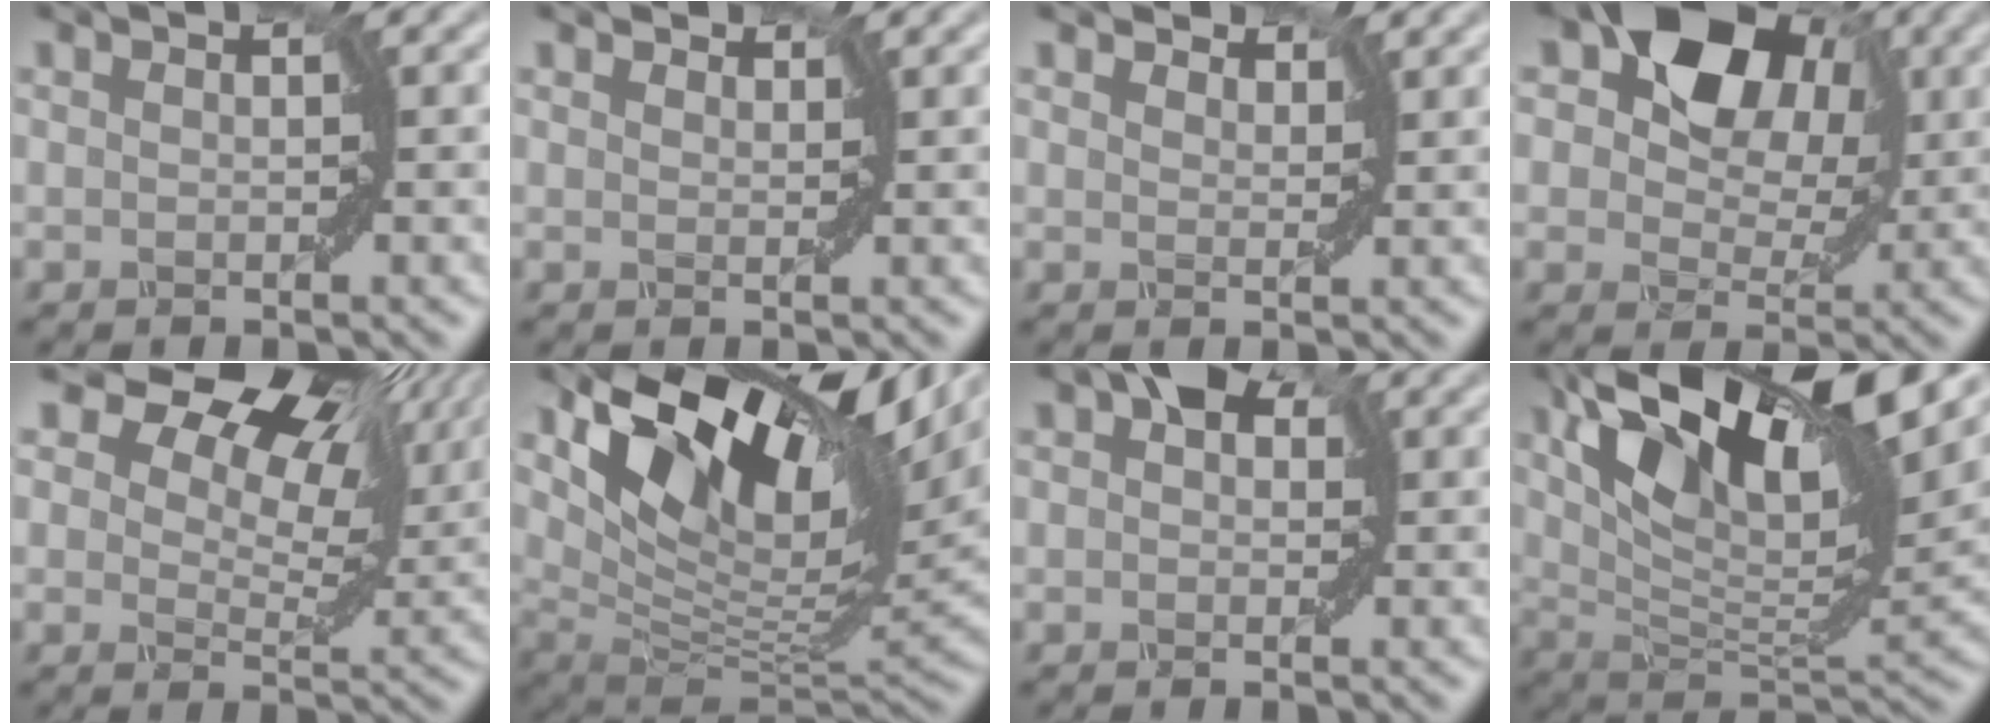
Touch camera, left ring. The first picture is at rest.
{"total": 1.2, "force": [1.2, 0.3, 0.2], "torque": [-0.009, 0.002, 0.018]}
{"total": 2.5, "force": [2.2, 0.8, 0.8], "torque": [-0.019, 0.004, 0.031]}
{"total": 10.7, "force": [4.1, 7.2, 6.7], "torque": [-0.104, 0.030, 0.048]}
{"total": 13.5, "force": [8.2, 6.9, 8.2], "torque": [-0.118, 0.027, 0.113]}
{"total": 14.1, "force": [7.2, 6.6, 10.3], "torque": [-0.184, 0.013, 0.139]}
{"total": 4.1, "force": [1.8, 2.6, 2.7], "torque": [-0.030, 0.021, 0.008]}
{"total": 13.7, "force": [7.6, 4.7, 10.4], "torque": [-0.183, 0.013, 0.140]}